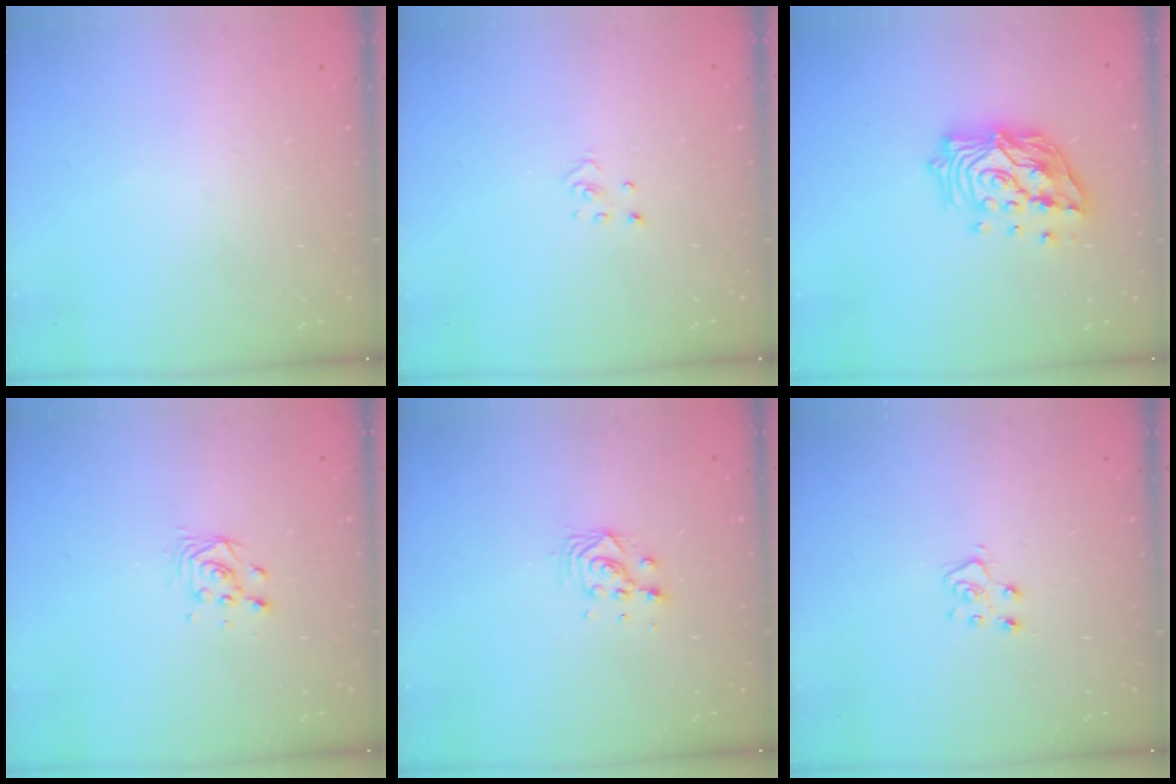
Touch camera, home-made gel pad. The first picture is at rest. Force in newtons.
{"total": 2.3, "press": 2.3, "slide": 0.2}
{"total": 18.1, "press": 17.9, "slide": 2.6}
{"total": 4.1, "press": 4.1, "slide": 0.4}
{"total": 6.2, "press": 6.2, "slide": 0.2}
{"total": 5.7, "press": 5.7, "slide": 0.5}